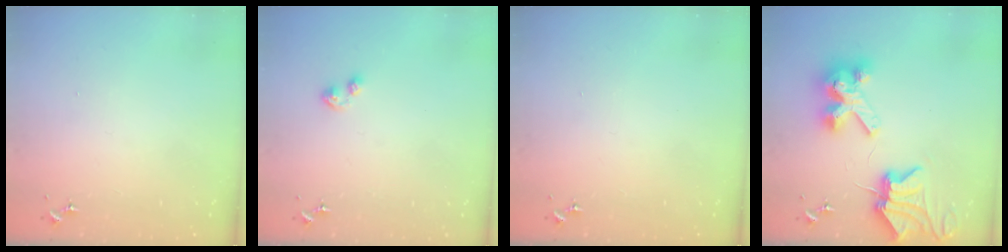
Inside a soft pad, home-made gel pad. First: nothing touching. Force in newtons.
{"total": 4.4, "press": 4.4, "slide": 0.4}
{"total": 0.0}
{"total": 11.9, "press": 11.8, "slide": 1.5}